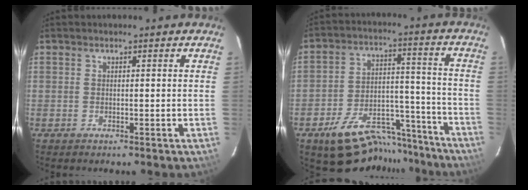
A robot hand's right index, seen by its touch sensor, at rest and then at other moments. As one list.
[{"total": 18.4, "force": [-15.1, 8.0, 6.8], "torque": [-0.126, 0.044, -0.205]}]